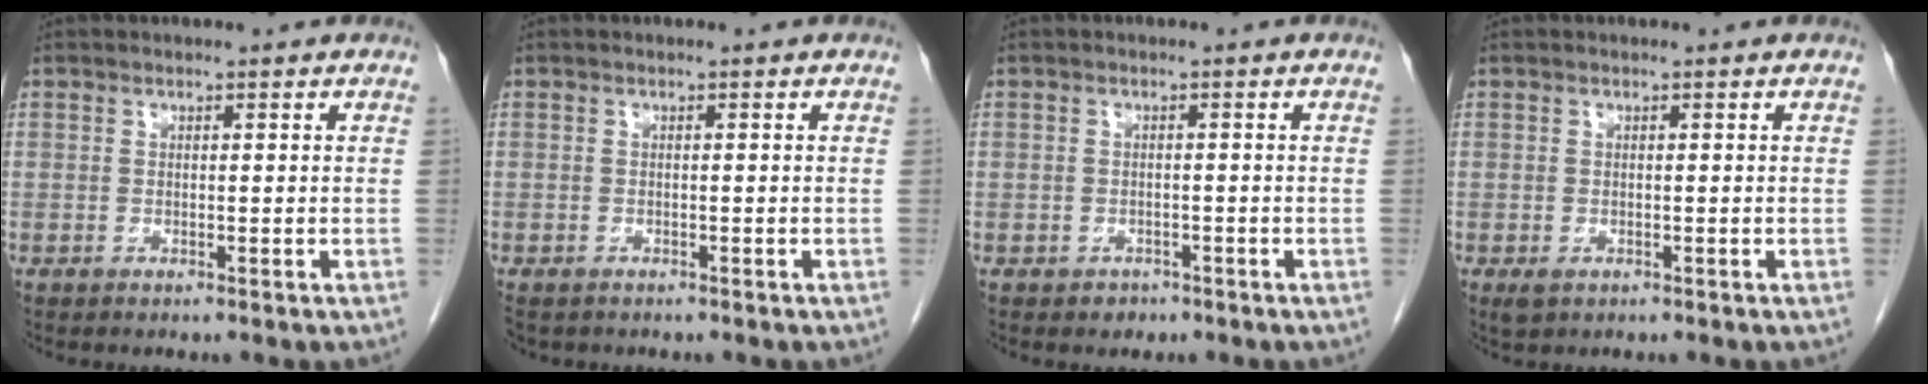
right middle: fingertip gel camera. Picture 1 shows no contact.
{"total": 1.9, "force": [-1.5, 0.9, 0.6], "torque": [-0.012, -0.003, -0.018]}
{"total": 1.7, "force": [-1.0, 1.3, 0.1], "torque": [-0.005, 0.004, -0.014]}
{"total": 1.3, "force": [-0.5, 0.9, 0.8], "torque": [-0.017, -0.002, -0.001]}